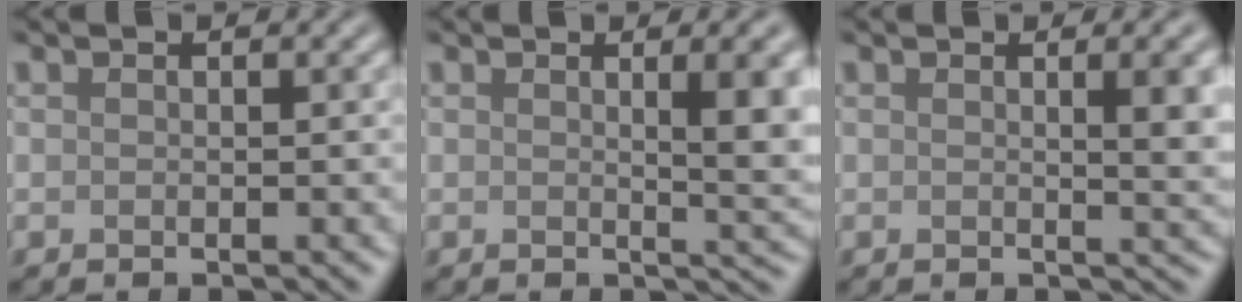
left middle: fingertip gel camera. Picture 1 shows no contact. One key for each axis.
{"total": 5.0, "fx": 0.9, "fy": 1.4, "fz": 4.7, "tx": -0.048, "ty": 0.002, "tz": 0.013}
{"total": 4.4, "fx": 0.8, "fy": 1.4, "fz": 4.1, "tx": -0.039, "ty": 0.005, "tz": 0.009}